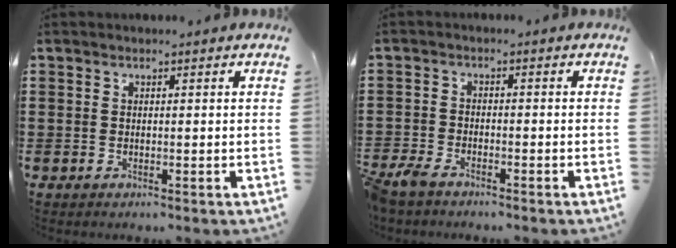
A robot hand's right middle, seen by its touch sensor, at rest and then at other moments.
{"total": 3.0, "force": [-2.8, 0.8, 0.9], "torque": [-0.047, -0.007, -0.066]}